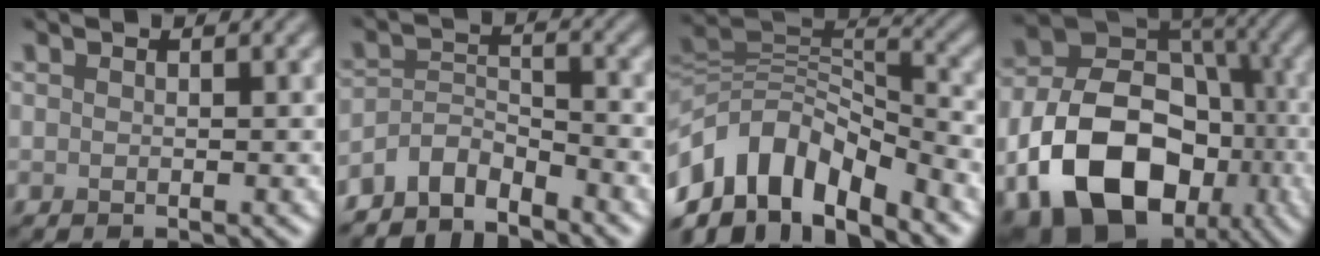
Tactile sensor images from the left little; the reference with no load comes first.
{"total": 3.9, "force": [-3.6, 1.1, 1.1], "torque": [-0.018, 0.001, -0.077]}
{"total": 10.7, "force": [-5.5, 6.2, 6.7], "torque": [-0.121, 0.013, -0.109]}
{"total": 14.8, "force": [-4.6, 10.5, 9.4], "torque": [-0.180, -0.028, -0.082]}